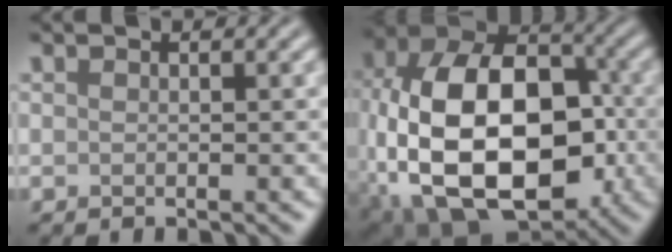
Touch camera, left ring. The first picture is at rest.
{"total": 17.2, "force": [-3.5, 10.8, 13.0], "torque": [-0.238, 0.002, -0.063]}